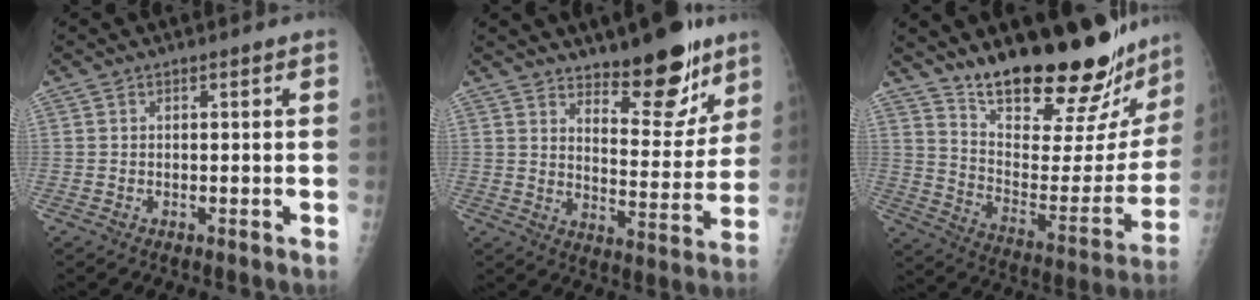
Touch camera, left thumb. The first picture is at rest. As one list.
[{"total": 13.8, "force": [10.0, 4.9, 8.1], "torque": [-0.067, -0.077, 0.155]}, {"total": 27.1, "force": [22.5, 7.5, 13.2], "torque": [-0.164, -0.138, 0.325]}]